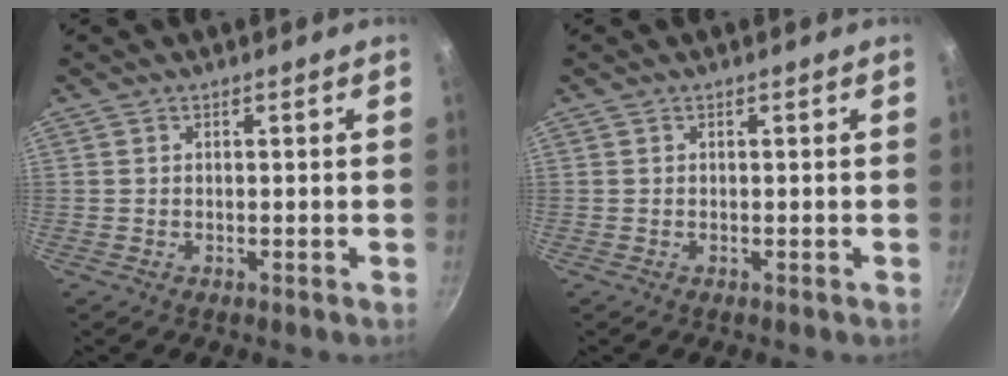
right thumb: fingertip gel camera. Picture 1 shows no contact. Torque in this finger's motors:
{"motor_torque": [0.04, 0.05, 0.02, -0.02, 0.02]}